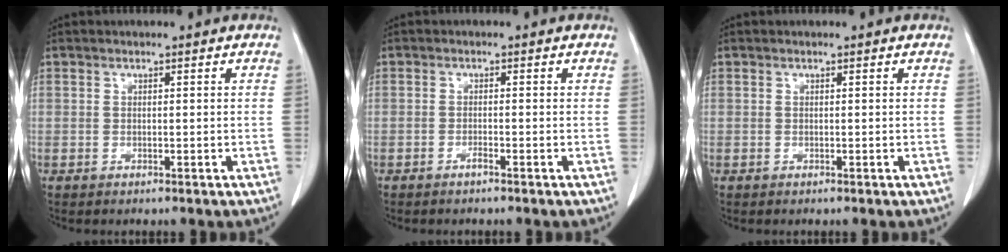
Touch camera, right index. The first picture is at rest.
{"total": 0.9, "force": [-0.7, -0.1, 0.5], "torque": [-0.010, 0.001, -0.013]}
{"total": 0.0}